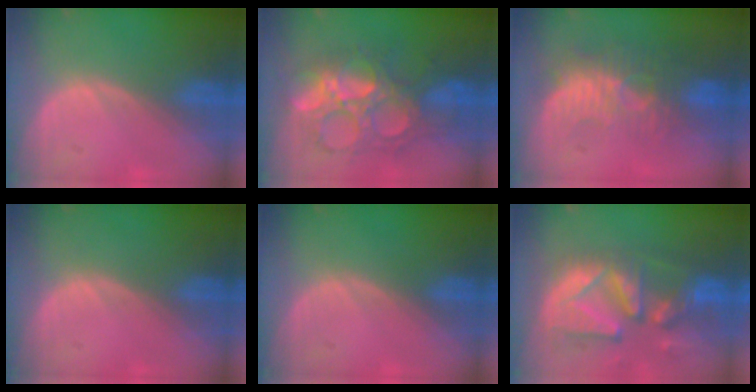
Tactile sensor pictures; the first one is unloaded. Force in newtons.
{"total": 10.0, "press": 10.0, "slide": 0.7}
{"total": 9.0, "press": 8.2, "slide": 3.7}
{"total": 0.0}
{"total": 0.0}
{"total": 13.3, "press": 11.4, "slide": 6.8}